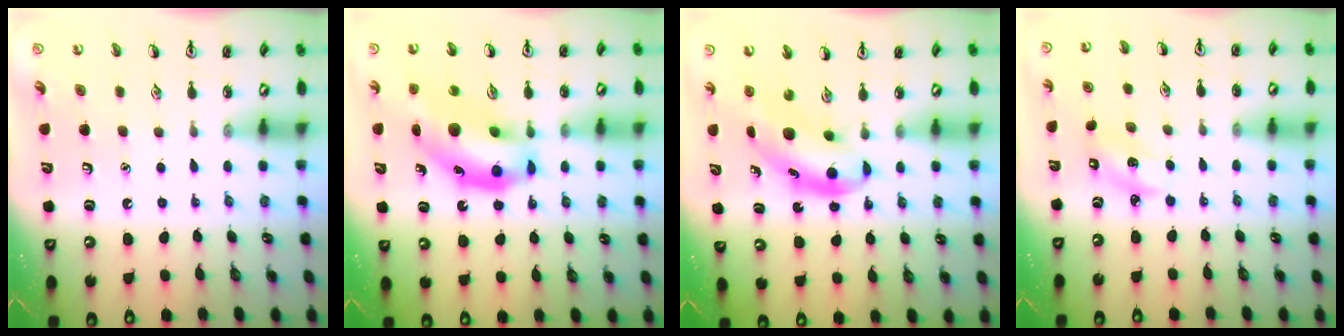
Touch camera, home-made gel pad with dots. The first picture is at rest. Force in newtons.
{"total": 15.3, "press": 14.7, "slide": 4.5}
{"total": 5.9, "press": 5.9, "slide": 0.6}
{"total": 2.4, "press": 2.3, "slide": 0.5}